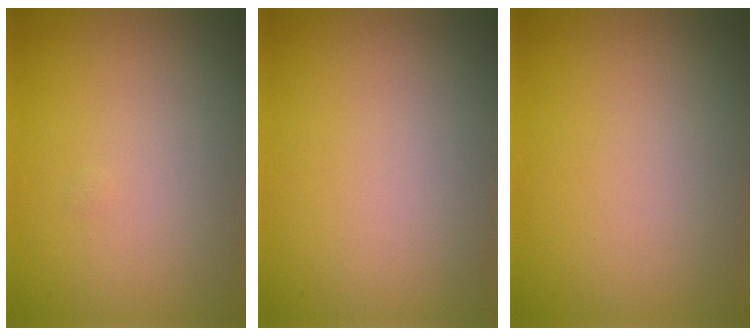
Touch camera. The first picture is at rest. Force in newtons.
{"total": 0.0}
{"total": 0.0}